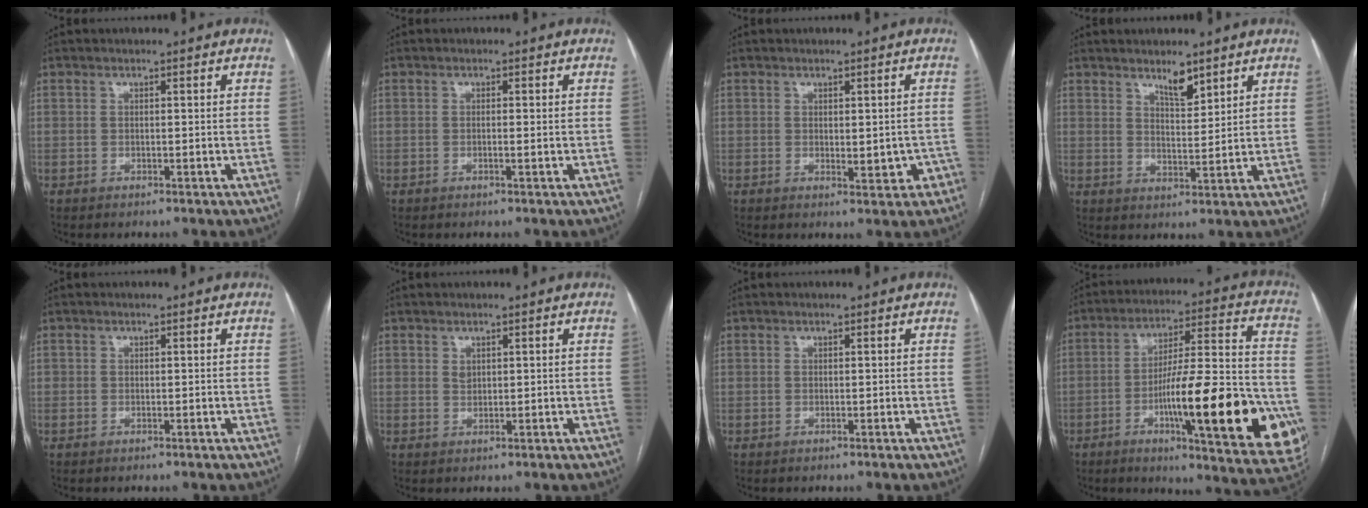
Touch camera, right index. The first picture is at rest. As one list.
[{"total": 0.7, "force": [0.0, 0.0, 0.7], "torque": [-0.014, 0.001, 0.002]}, {"total": 3.7, "force": [-1.0, 1.8, 3.1], "torque": [-0.029, 0.003, -0.003]}, {"total": 4.1, "force": [3.2, 0.9, 2.3], "torque": [-0.042, -0.007, 0.058]}, {"total": 0.0}, {"total": 1.0, "force": [0.5, 0.6, 0.5], "torque": [-0.007, -0.001, 0.013]}, {"total": 0.0}, {"total": 25.3, "force": [-7.5, 3.4, 24.0], "torque": [-0.294, -0.002, -0.097]}]